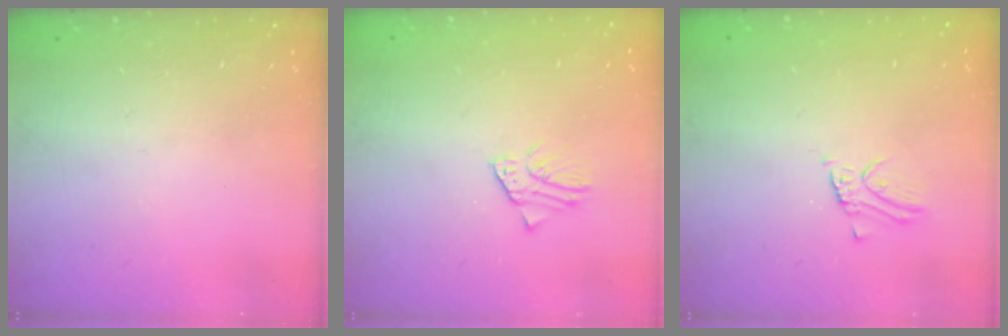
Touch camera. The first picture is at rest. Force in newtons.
{"total": 1.3, "press": 1.3, "slide": 0.1}
{"total": 2.2, "press": 2.2, "slide": 0.1}